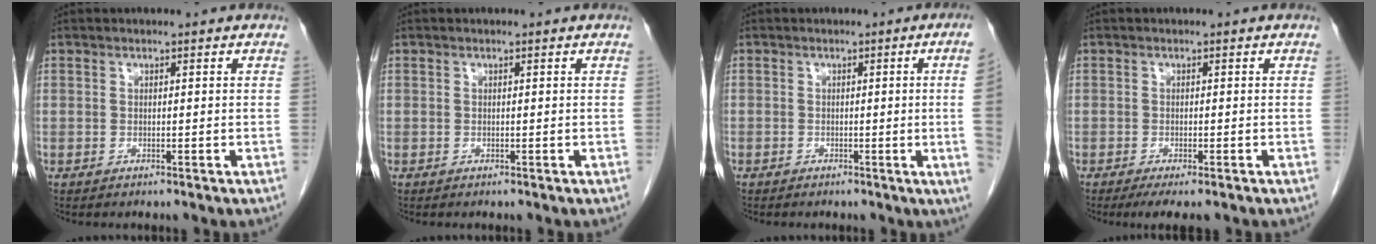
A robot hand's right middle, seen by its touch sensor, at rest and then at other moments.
{"total": 0.0}
{"total": 5.3, "force": [-0.5, -2.0, 4.9], "torque": [-0.047, -0.009, -0.007]}
{"total": 3.6, "force": [-2.5, 0.7, 2.4], "torque": [-0.032, -0.010, -0.036]}